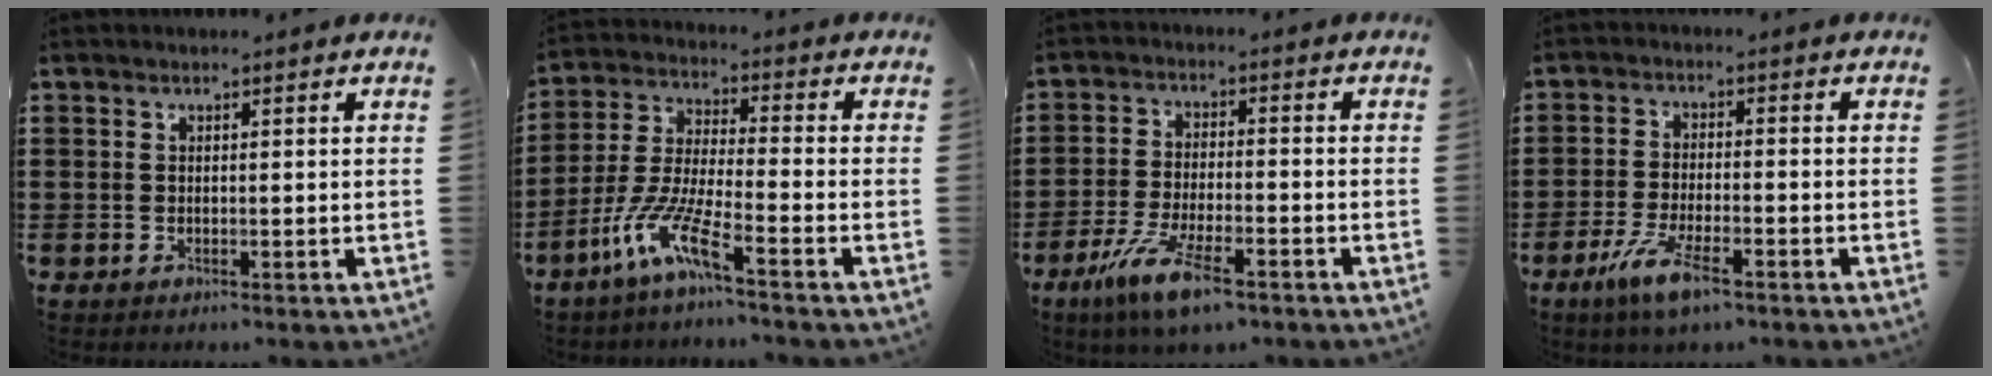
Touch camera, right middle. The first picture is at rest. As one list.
[{"total": 8.8, "force": [-5.9, 1.0, 6.4], "torque": [-0.150, -0.014, -0.117]}, {"total": 8.4, "force": [-5.2, 2.0, 6.3], "torque": [-0.137, -0.007, -0.096]}, {"total": 6.4, "force": [-3.6, 1.4, 5.0], "torque": [-0.112, -0.012, -0.069]}]